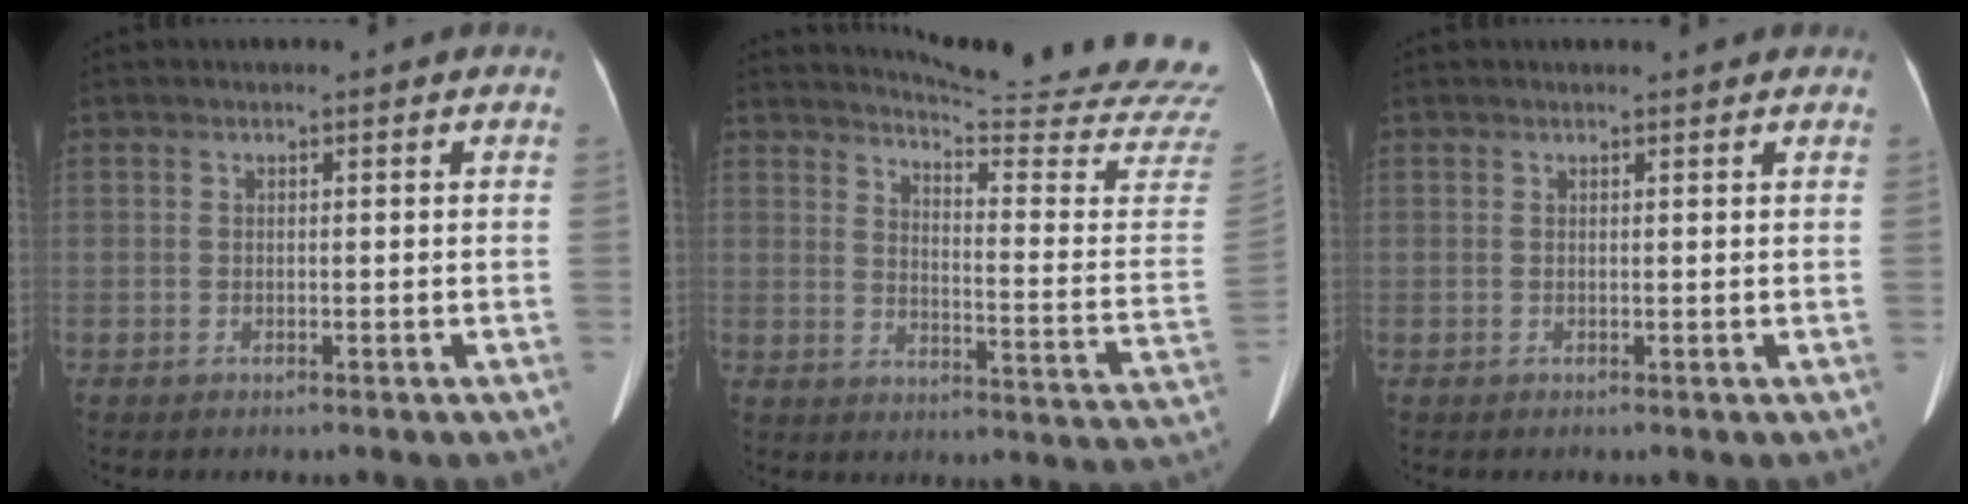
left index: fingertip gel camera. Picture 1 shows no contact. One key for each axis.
{"total": 23.6, "fx": 22.7, "fy": -1.1, "fz": 6.3, "tx": -0.093, "ty": -0.165, "tz": 0.258}
{"total": 2.1, "fx": 2.0, "fy": 0.3, "fz": 0.6, "tx": -0.009, "ty": 0.010, "tz": 0.020}